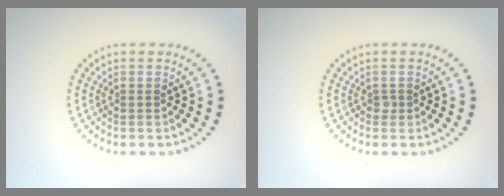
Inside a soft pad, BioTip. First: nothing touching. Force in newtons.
{"total": 0.6, "press": 0.5, "slide": 0.4}